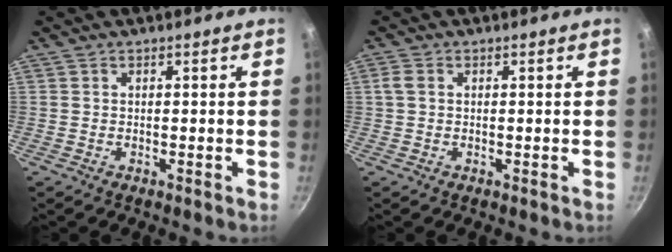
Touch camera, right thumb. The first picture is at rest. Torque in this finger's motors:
{"motor_torque": [-0.16, 0.30, 0.26, -0.07, 0.00]}